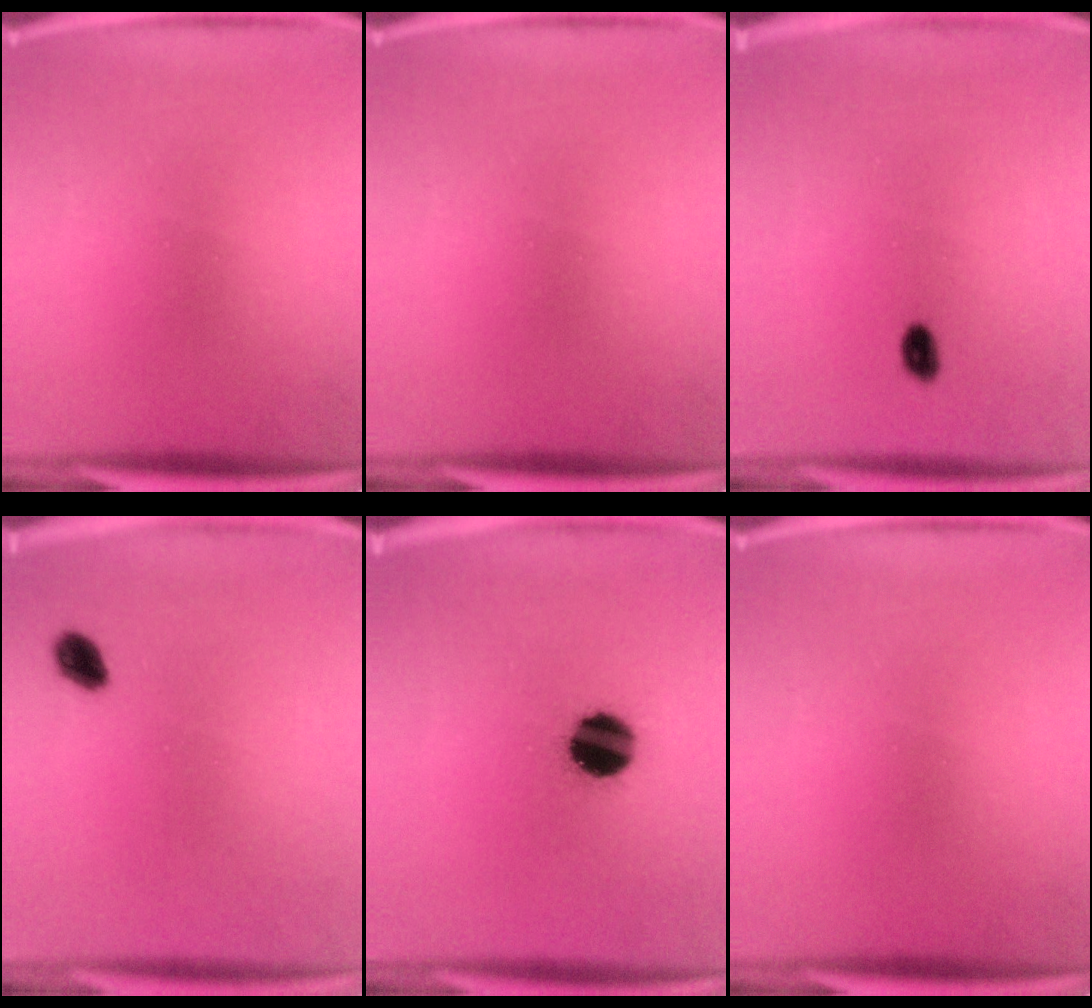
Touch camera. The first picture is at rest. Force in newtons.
{"total": 0.0}
{"total": 1.9}
{"total": 2.8}
{"total": 11.5}
{"total": 0.0}